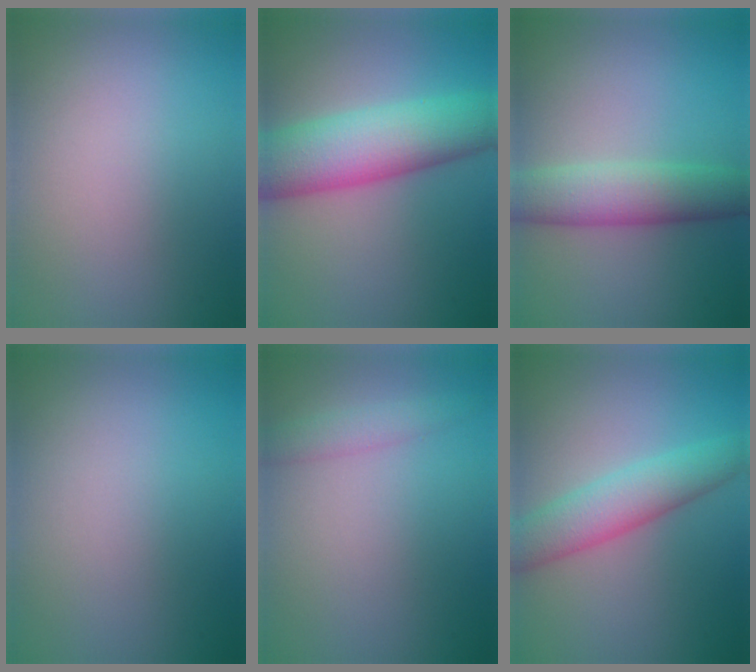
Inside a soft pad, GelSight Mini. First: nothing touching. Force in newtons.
{"total": 8.9, "press": 8.9, "slide": 0.2}
{"total": 5.2, "press": 5.2, "slide": 0.1}
{"total": 0.0}
{"total": 1.7, "press": 1.7, "slide": 0.1}
{"total": 4.8, "press": 4.8, "slide": 0.2}